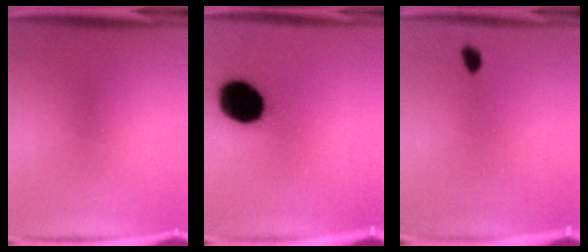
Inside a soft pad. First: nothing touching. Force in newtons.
{"total": 19.4}
{"total": 1.7}